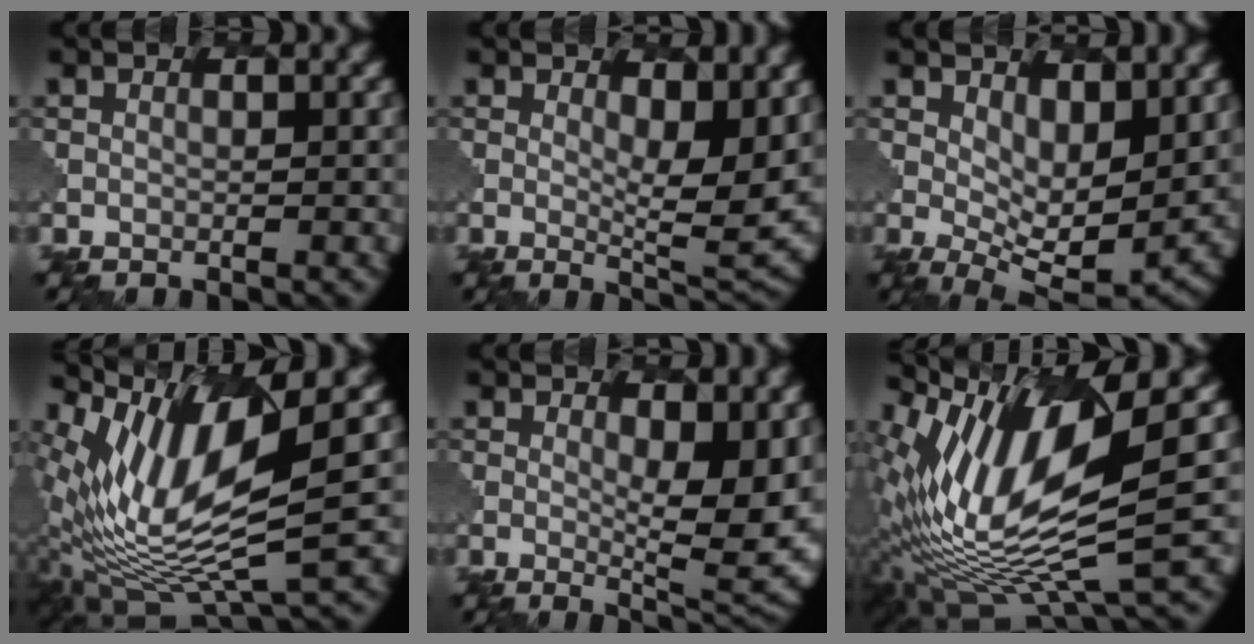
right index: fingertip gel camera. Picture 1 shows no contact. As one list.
[{"total": 6.3, "force": [1.5, 2.0, 5.7], "torque": [-0.088, -0.016, 0.029]}, {"total": 5.9, "force": [1.7, 2.7, 5.0], "torque": [-0.085, -0.012, 0.033]}, {"total": 10.9, "force": [3.7, 2.7, 9.9], "torque": [-0.202, -0.004, 0.076]}, {"total": 7.9, "force": [1.0, 2.6, 7.4], "torque": [-0.108, -0.017, 0.021]}, {"total": 11.5, "force": [2.8, 3.0, 10.7], "torque": [-0.215, -0.004, 0.064]}]